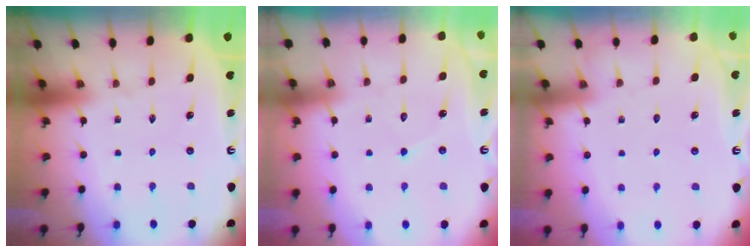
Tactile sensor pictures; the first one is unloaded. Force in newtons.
{"total": 4.6, "press": 4.5, "slide": 0.3}
{"total": 2.9, "press": 2.8, "slide": 0.4}